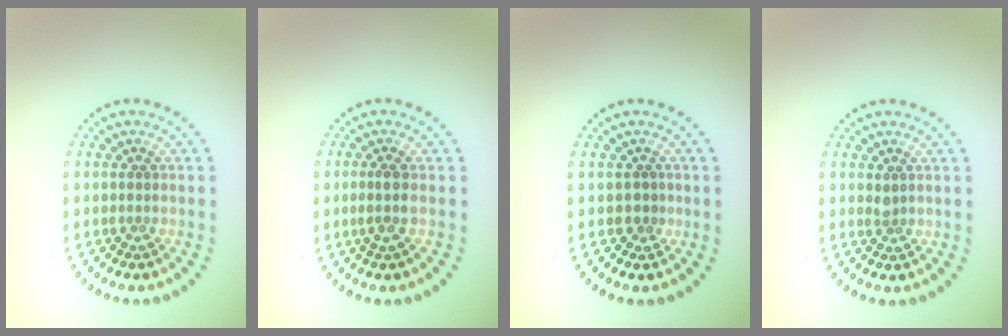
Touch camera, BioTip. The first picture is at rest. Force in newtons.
{"total": 1.6, "press": 1.3, "slide": 0.9}
{"total": 0.6, "press": 0.4, "slide": 0.5}
{"total": 0.6, "press": 0.5, "slide": 0.3}